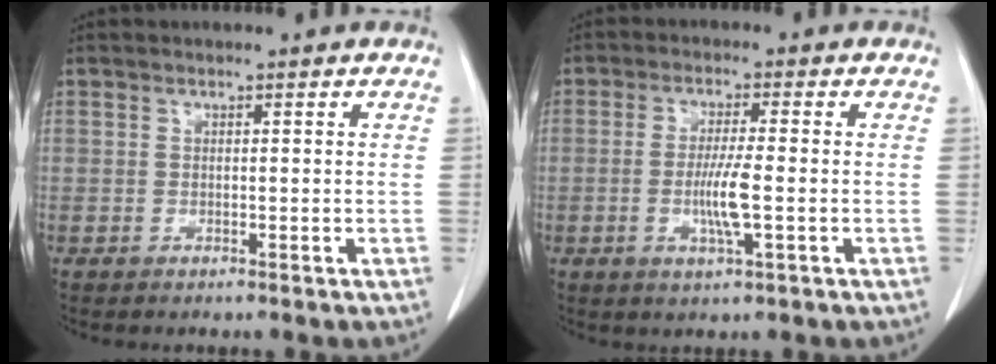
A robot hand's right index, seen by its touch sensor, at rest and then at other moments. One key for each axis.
{"total": 5.7, "fx": -1.2, "fy": 0.1, "fz": 5.5, "tx": -0.109, "ty": -0.011, "tz": -0.021}